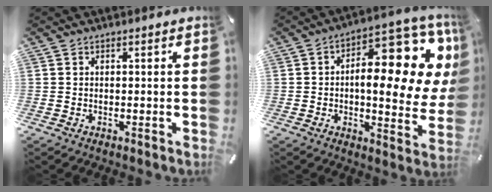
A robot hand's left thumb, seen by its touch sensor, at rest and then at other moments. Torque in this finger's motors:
{"motor_torque": [2.50, 2.51, 1.97, -0.23, 0.19]}